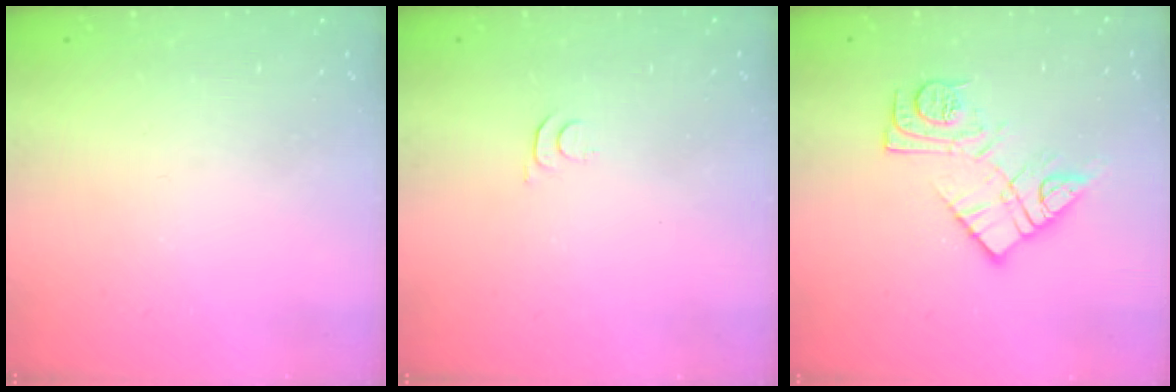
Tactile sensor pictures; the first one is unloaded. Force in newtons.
{"total": 3.3, "press": 3.2, "slide": 0.4}
{"total": 12.0, "press": 12.0, "slide": 0.9}